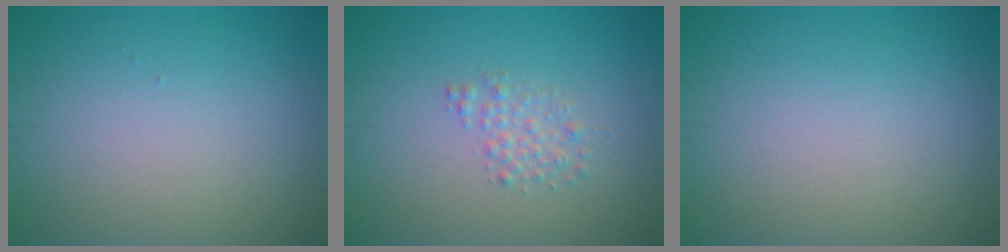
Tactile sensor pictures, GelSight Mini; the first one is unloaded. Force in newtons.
{"total": 1.6, "press": 1.6, "slide": 0.0}
{"total": 0.0}